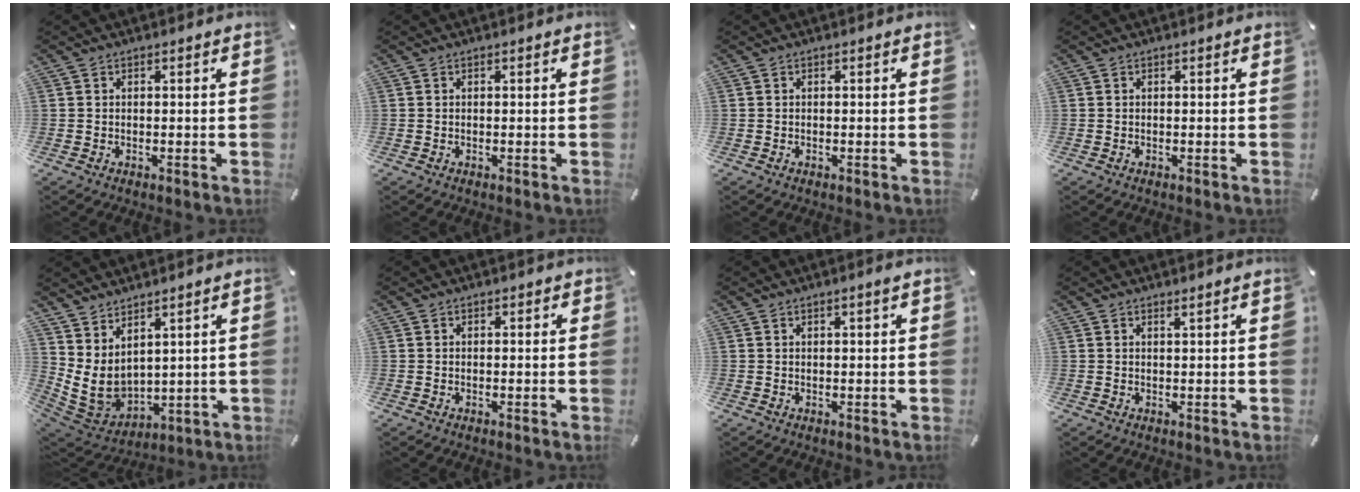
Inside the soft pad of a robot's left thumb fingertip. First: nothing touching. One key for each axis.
{"total": 0.0}
{"total": 0.0}
{"total": 0.0}
{"total": 8.2, "fx": 3.5, "fy": 6.6, "fz": 3.5, "tx": -0.082, "ty": -0.034, "tz": 0.076}
{"total": 0.5, "fx": 0.0, "fy": 0.5, "fz": 0.2, "tx": -0.003, "ty": 0.003, "tz": 0.000}
{"total": 1.4, "fx": 0.7, "fy": 0.2, "fz": 1.2, "tx": -0.024, "ty": 0.001, "tz": 0.011}
{"total": 0.9, "fx": 0.8, "fy": -0.1, "fz": 0.5, "tx": -0.008, "ty": -0.002, "tz": 0.014}